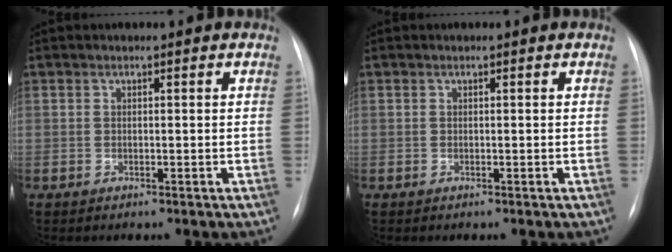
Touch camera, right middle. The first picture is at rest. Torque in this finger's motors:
{"motor_torque": [-0.01, 0.00, 0.00, 0.00]}